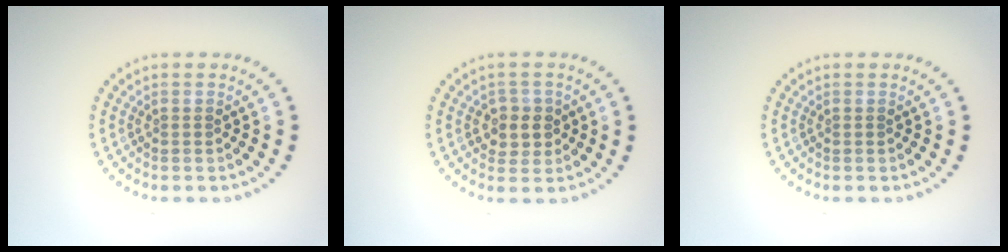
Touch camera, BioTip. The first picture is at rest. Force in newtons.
{"total": 2.4, "press": 2.3, "slide": 0.8}
{"total": 0.0}